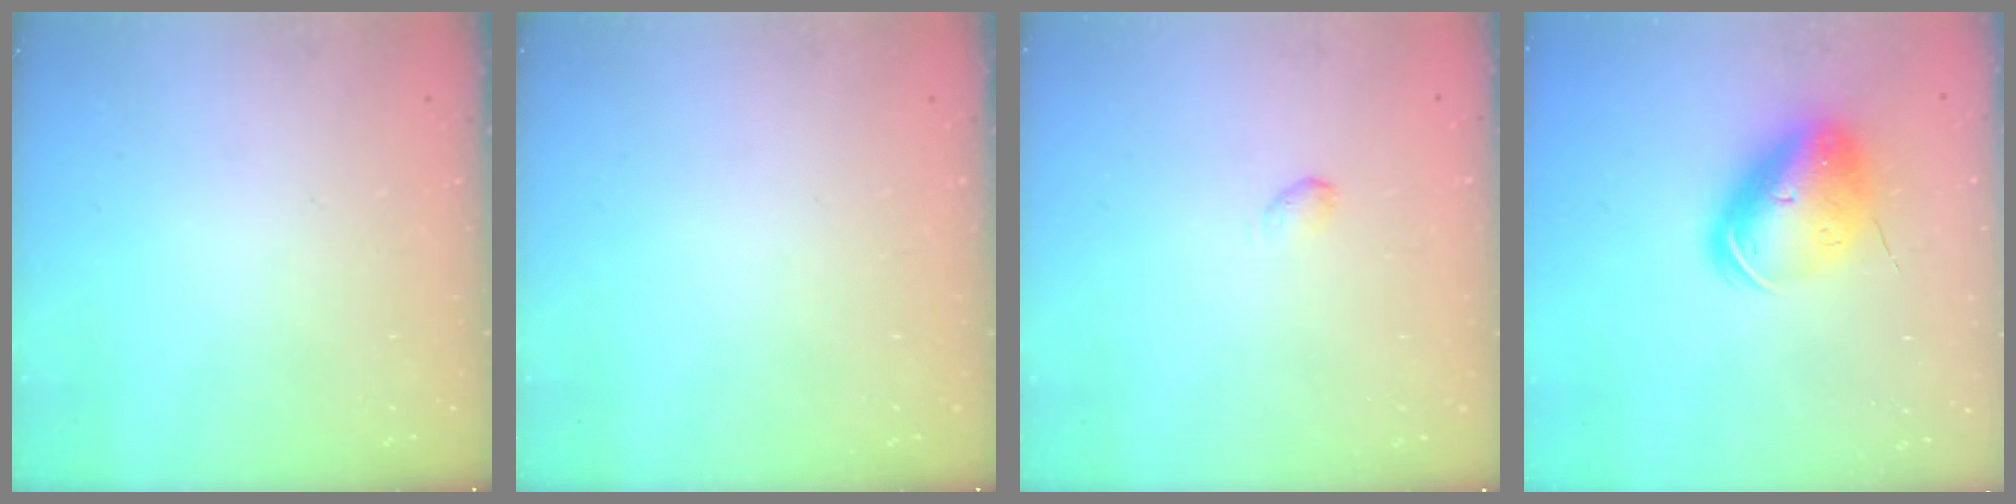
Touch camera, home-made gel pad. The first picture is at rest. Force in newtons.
{"total": 0.0}
{"total": 2.8, "press": 2.7, "slide": 0.5}
{"total": 12.8, "press": 12.6, "slide": 2.6}